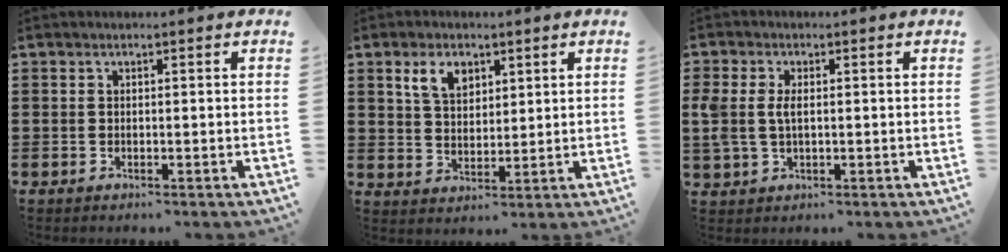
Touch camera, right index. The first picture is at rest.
{"total": 5.0, "force": [2.7, 3.0, 3.0], "torque": [-0.063, 0.008, 0.047]}
{"total": 3.7, "force": [0.3, 2.3, 2.9], "torque": [-0.077, 0.004, -0.001]}